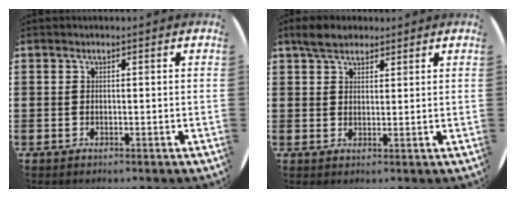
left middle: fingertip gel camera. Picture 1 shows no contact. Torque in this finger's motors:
{"motor_torque": [0.08, -0.07, 0.08, 0.07]}